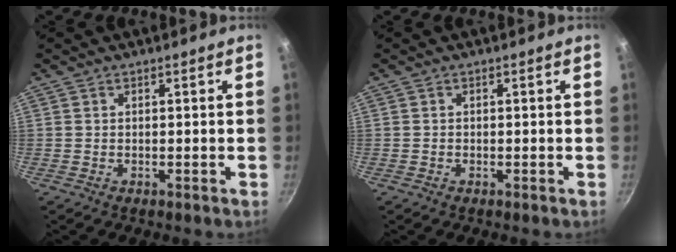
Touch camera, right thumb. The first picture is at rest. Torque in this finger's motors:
{"motor_torque": [-0.75, 0.01, 0.07, -0.46, 0.06]}